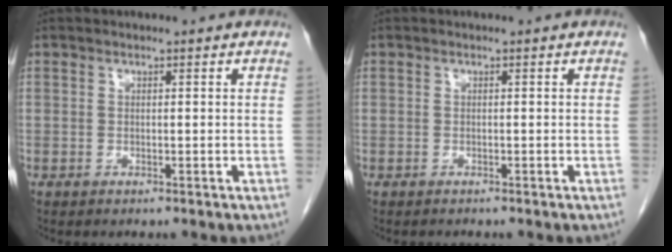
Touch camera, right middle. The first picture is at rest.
{"total": 4.6, "force": [-4.2, -0.1, -1.9], "torque": [0.037, 0.007, -0.064]}